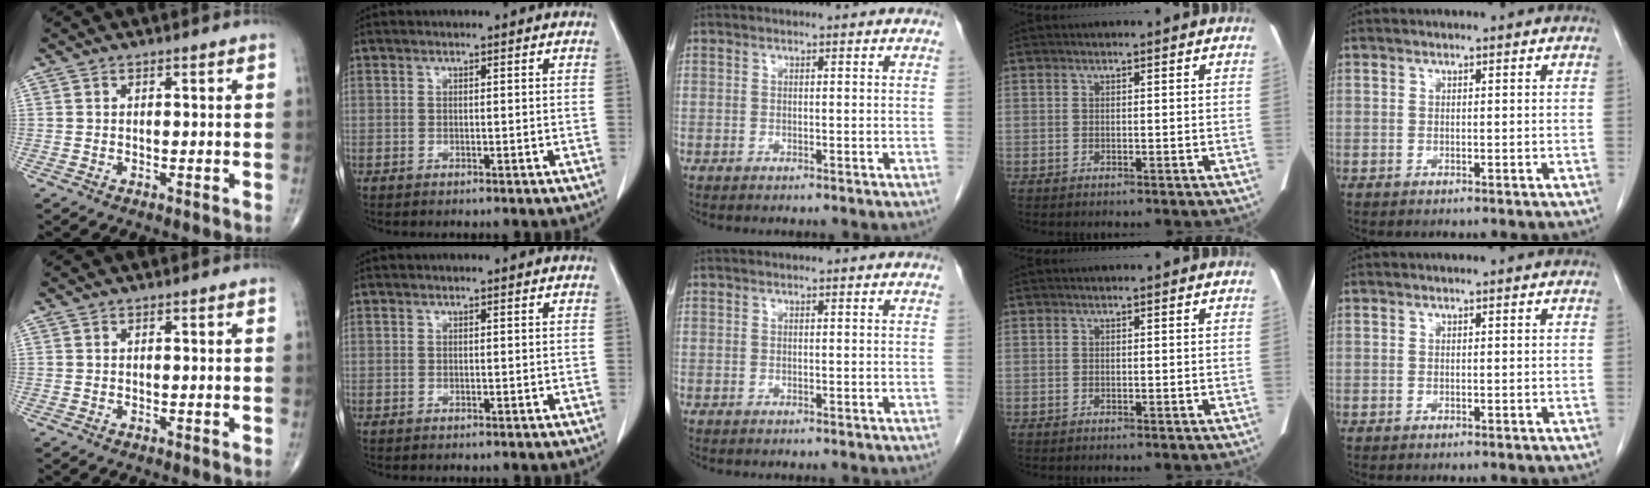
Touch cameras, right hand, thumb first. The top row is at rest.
{}